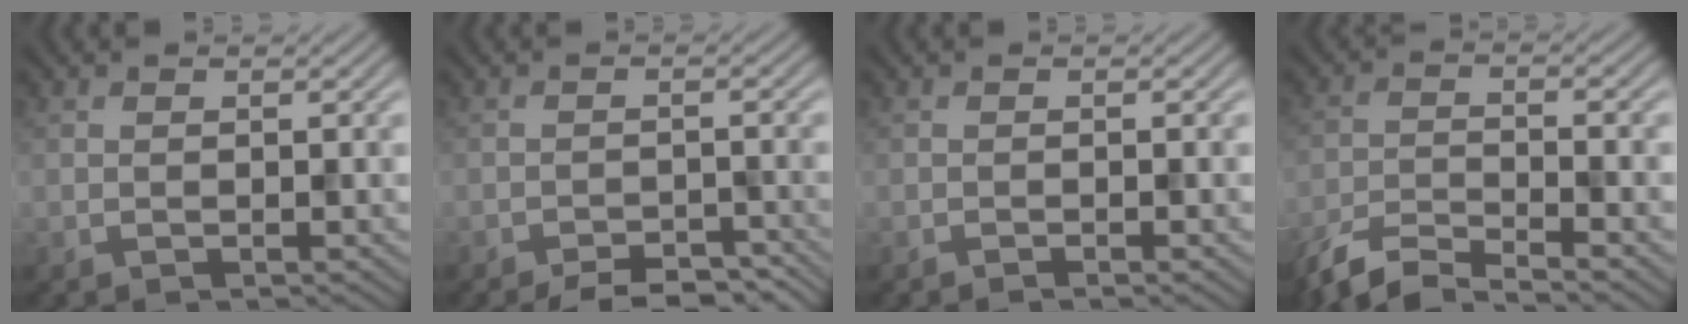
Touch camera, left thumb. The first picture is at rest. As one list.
[{"total": 5.5, "force": [-4.7, 1.4, 2.5], "torque": [-0.041, 0.000, -0.066]}, {"total": 0.7, "force": [-0.6, 0.0, 0.4], "torque": [-0.007, 0.001, -0.012]}, {"total": 7.0, "force": [-5.9, 1.3, 3.5], "torque": [-0.071, -0.010, -0.117]}]